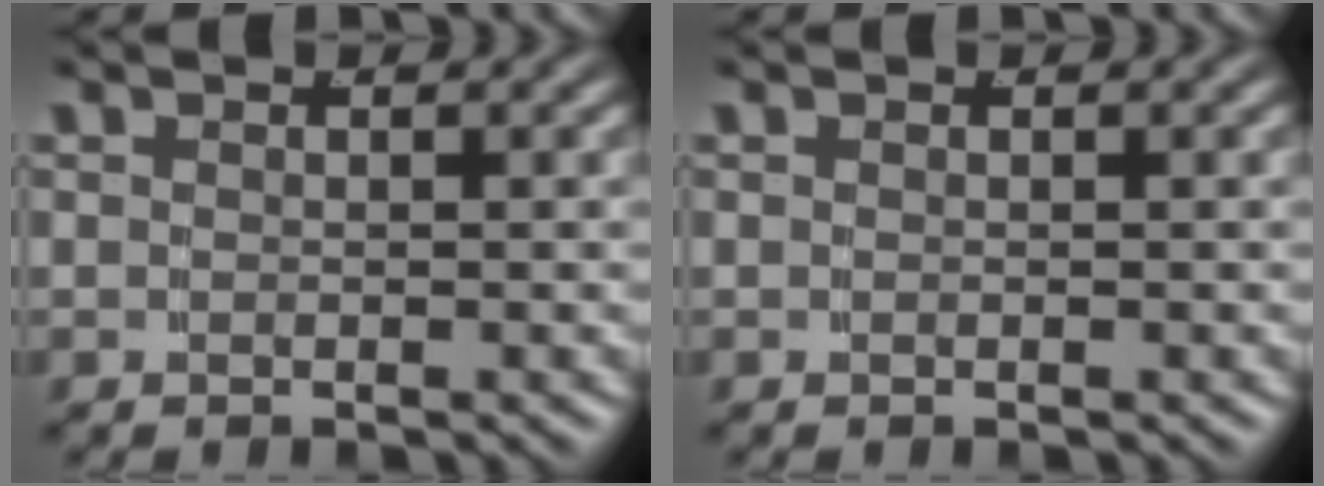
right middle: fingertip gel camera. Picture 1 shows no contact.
{"total": 0.0}